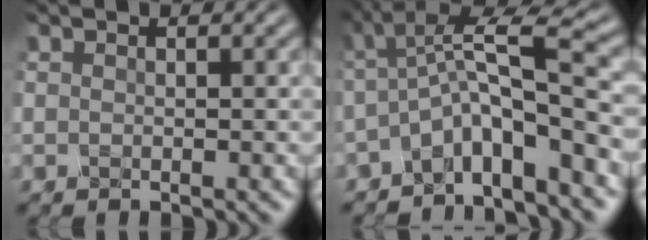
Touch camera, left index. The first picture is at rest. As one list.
[{"total": 6.4, "force": [-1.9, 1.4, 6.0], "torque": [-0.095, 0.010, -0.052]}]